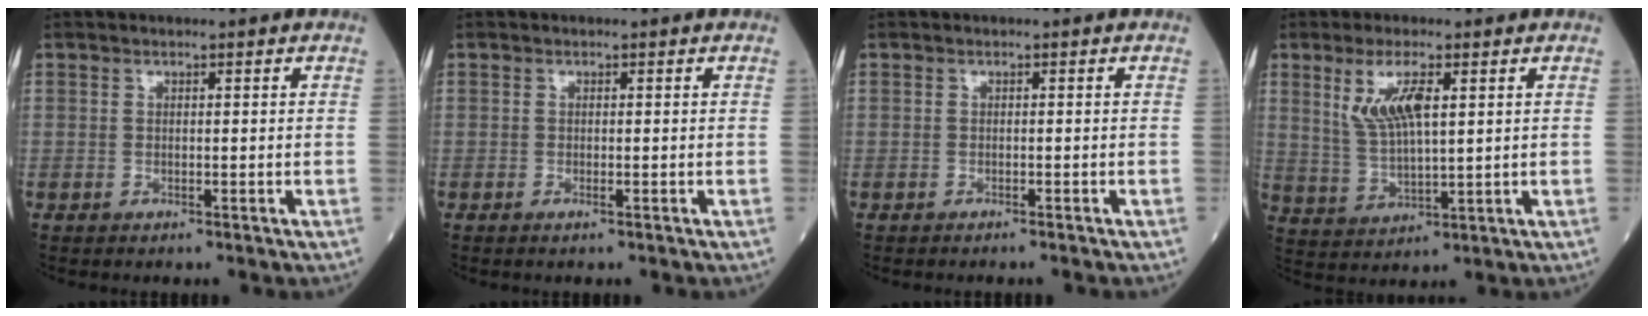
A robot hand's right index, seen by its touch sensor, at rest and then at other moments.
{"total": 0.5, "force": [-0.2, 0.0, 0.5], "torque": [-0.010, -0.001, -0.001]}
{"total": 1.5, "force": [-1.3, -0.1, 0.7], "torque": [-0.011, 0.001, -0.014]}
{"total": 7.4, "force": [2.9, 1.7, 6.6], "torque": [-0.139, 0.002, 0.065]}